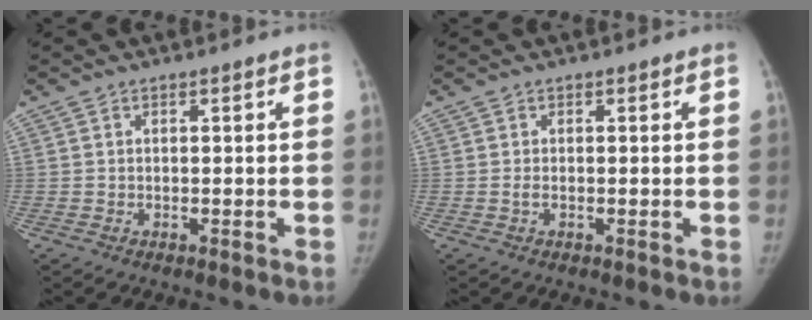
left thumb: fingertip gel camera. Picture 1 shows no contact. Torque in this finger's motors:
{"motor_torque": [-0.06, 0.05, -0.07, 0.32, 0.06]}